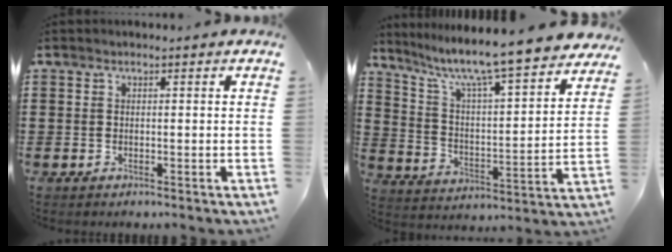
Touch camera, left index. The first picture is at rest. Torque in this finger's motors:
{"motor_torque": [2.14, 0.00, 0.44, 0.21]}